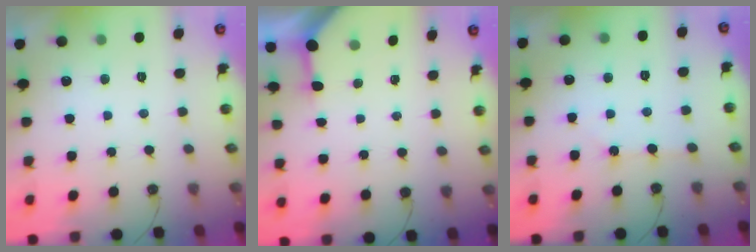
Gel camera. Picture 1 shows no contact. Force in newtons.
{"total": 3.4, "press": 3.4, "slide": 0.3}
{"total": 2.7, "press": 2.7, "slide": 0.3}